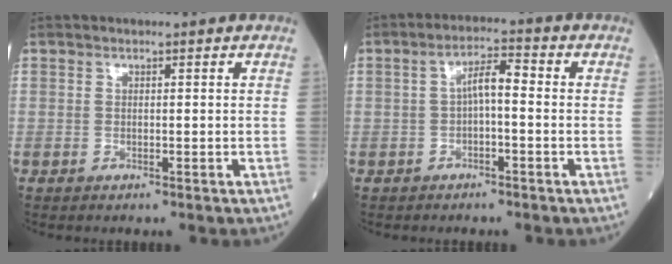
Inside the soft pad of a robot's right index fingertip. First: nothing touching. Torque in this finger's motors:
{"motor_torque": [0.68, -0.02, 0.36, 0.09]}